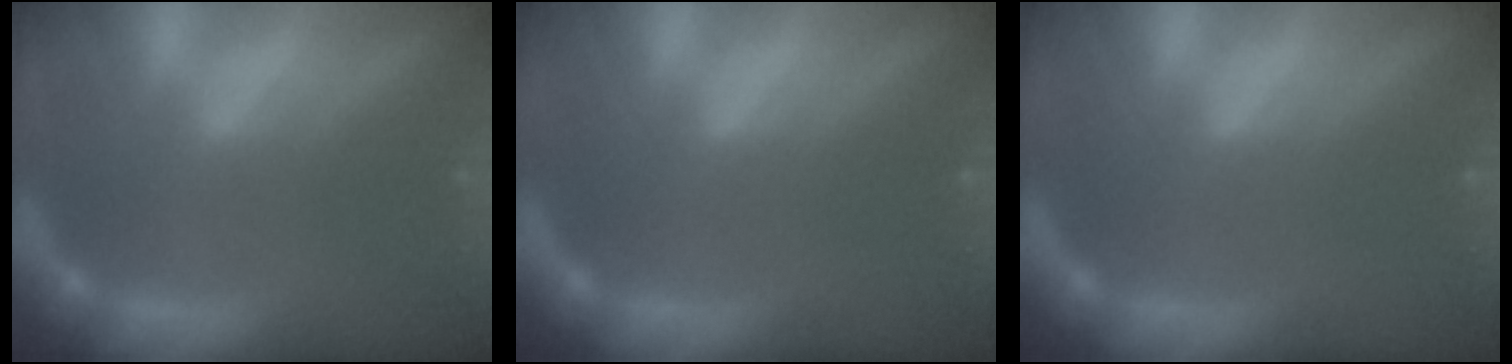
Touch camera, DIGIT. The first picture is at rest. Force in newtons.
{"total": 0.0}
{"total": 0.0}